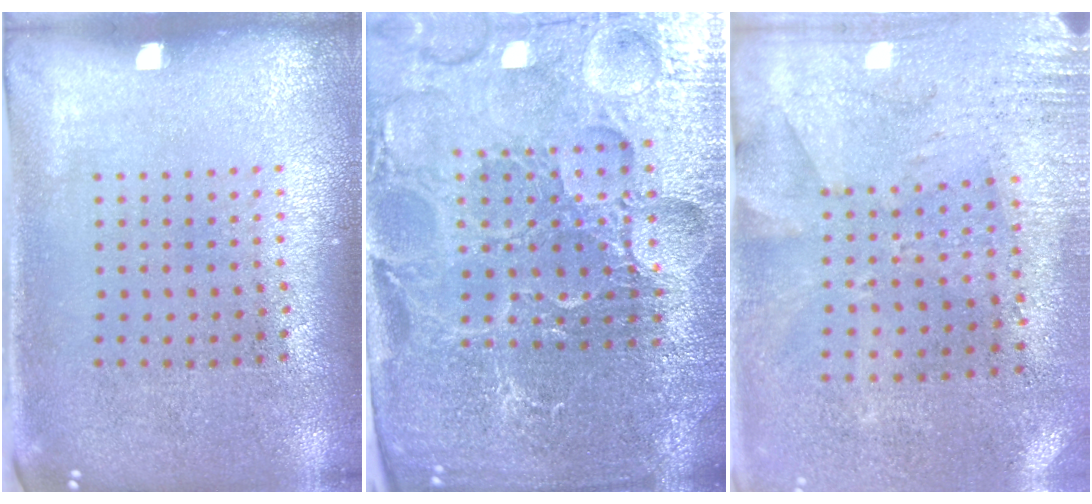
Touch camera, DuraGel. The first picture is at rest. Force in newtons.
{"total": 5.1, "press": 4.8, "slide": 1.7}
{"total": 2.8, "press": 2.3, "slide": 1.7}